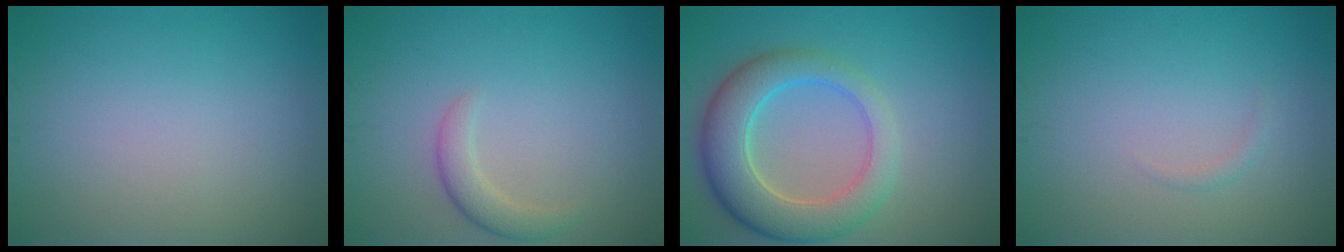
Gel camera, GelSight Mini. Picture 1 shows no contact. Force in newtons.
{"total": 2.1, "press": 2.1, "slide": 0.1}
{"total": 6.8, "press": 6.8, "slide": 0.4}
{"total": 0.6, "press": 0.6, "slide": 0.0}